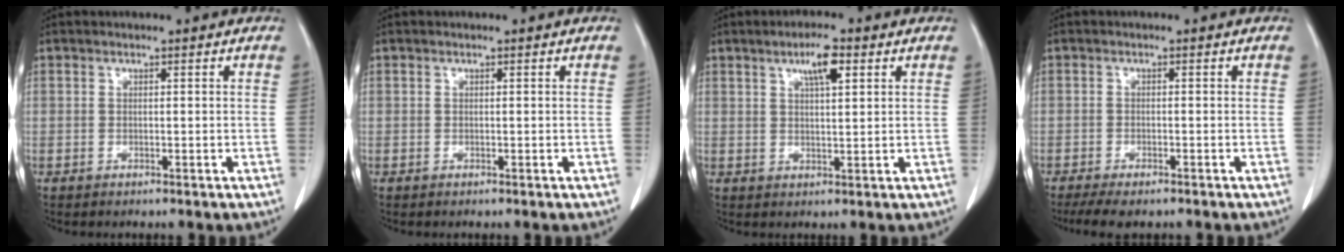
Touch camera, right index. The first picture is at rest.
{"total": 0.0}
{"total": 4.8, "force": [2.4, 1.0, 4.1], "torque": [-0.073, 0.003, 0.042]}
{"total": 5.8, "force": [-4.6, 1.6, 3.2], "torque": [-0.046, -0.011, -0.070]}